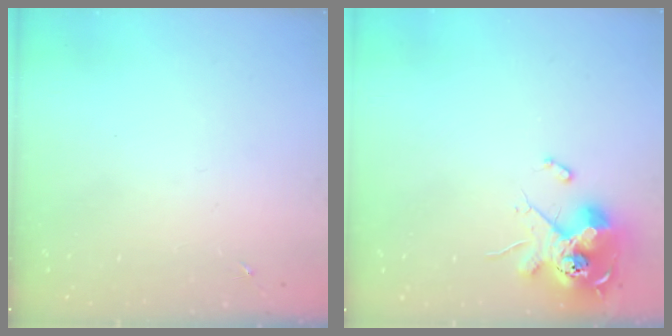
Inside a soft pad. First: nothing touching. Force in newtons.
{"total": 14.0, "press": 13.9, "slide": 1.5}